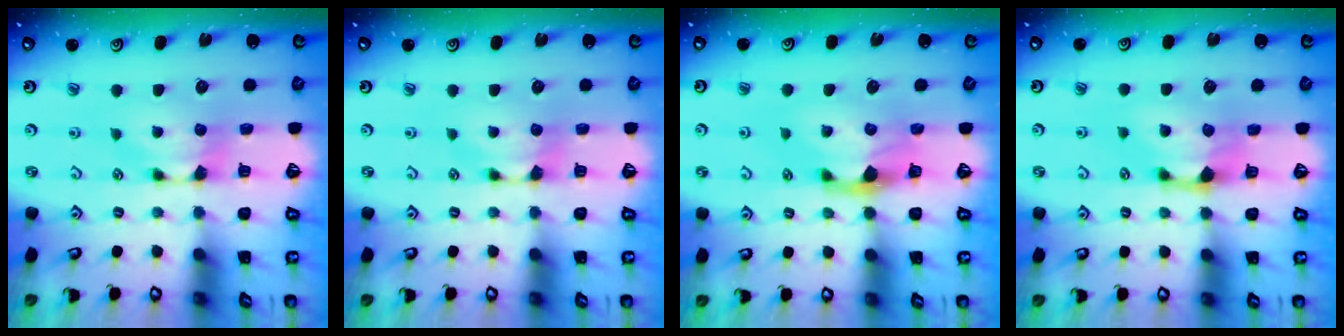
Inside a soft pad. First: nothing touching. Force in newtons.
{"total": 0.0}
{"total": 3.1, "press": 2.6, "slide": 1.6}
{"total": 1.4, "press": 0.9, "slide": 1.1}